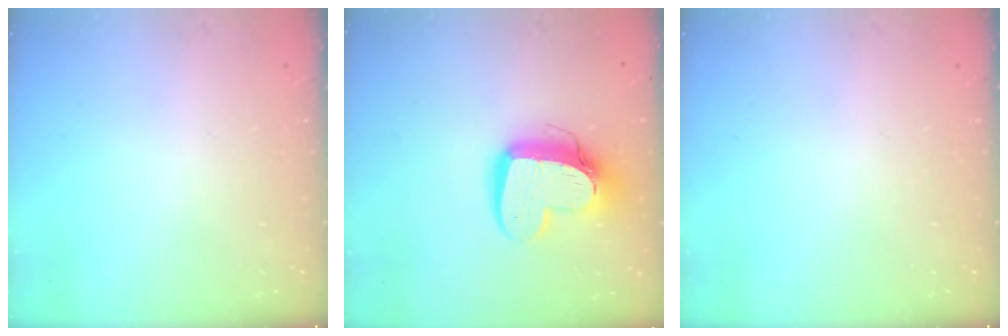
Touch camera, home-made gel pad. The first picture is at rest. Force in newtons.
{"total": 13.7, "press": 13.7, "slide": 1.3}
{"total": 0.0}